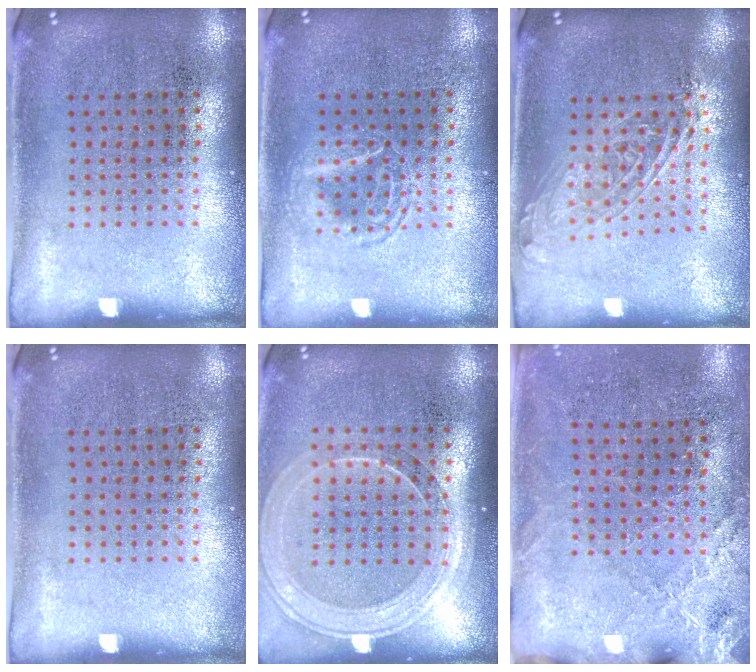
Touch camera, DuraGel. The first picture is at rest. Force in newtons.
{"total": 1.9, "press": 1.9, "slide": 0.3}
{"total": 1.6, "press": 1.3, "slide": 0.9}
{"total": 0.0}
{"total": 1.7, "press": 1.6, "slide": 0.7}
{"total": 2.6, "press": 2.5, "slide": 0.7}